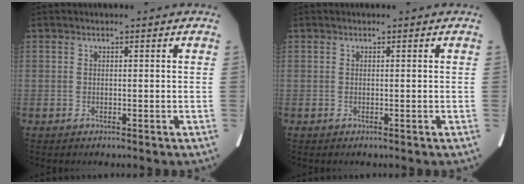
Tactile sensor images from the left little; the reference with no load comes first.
{"total": 0.0}